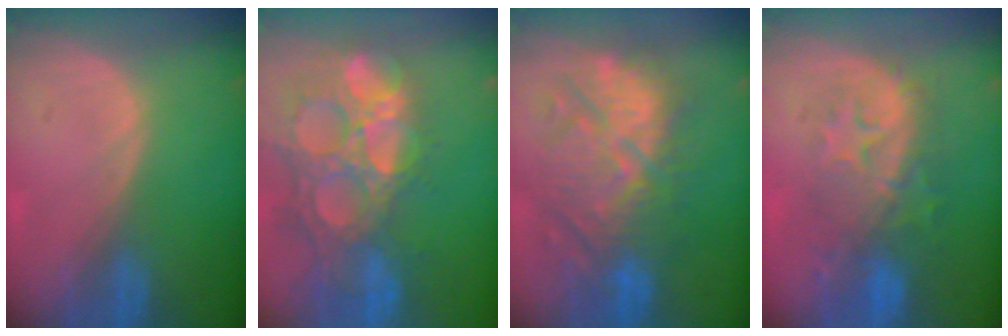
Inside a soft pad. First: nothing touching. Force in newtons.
{"total": 14.9, "press": 12.3, "slide": 8.3}
{"total": 11.5, "press": 11.3, "slide": 2.5}
{"total": 9.2, "press": 8.8, "slide": 2.5}